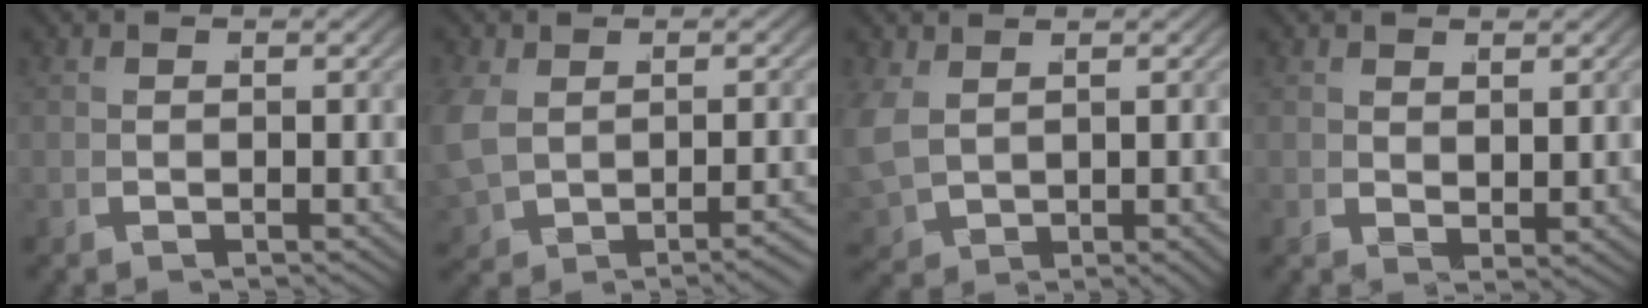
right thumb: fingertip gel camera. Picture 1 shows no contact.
{"total": 3.5, "force": [-0.9, 2.6, 2.2], "torque": [-0.064, -0.010, -0.001]}
{"total": 3.9, "force": [0.9, 3.0, 2.3], "torque": [-0.067, -0.019, 0.036]}
{"total": 1.8, "force": [1.6, 0.3, 0.7], "torque": [0.000, 0.002, 0.033]}